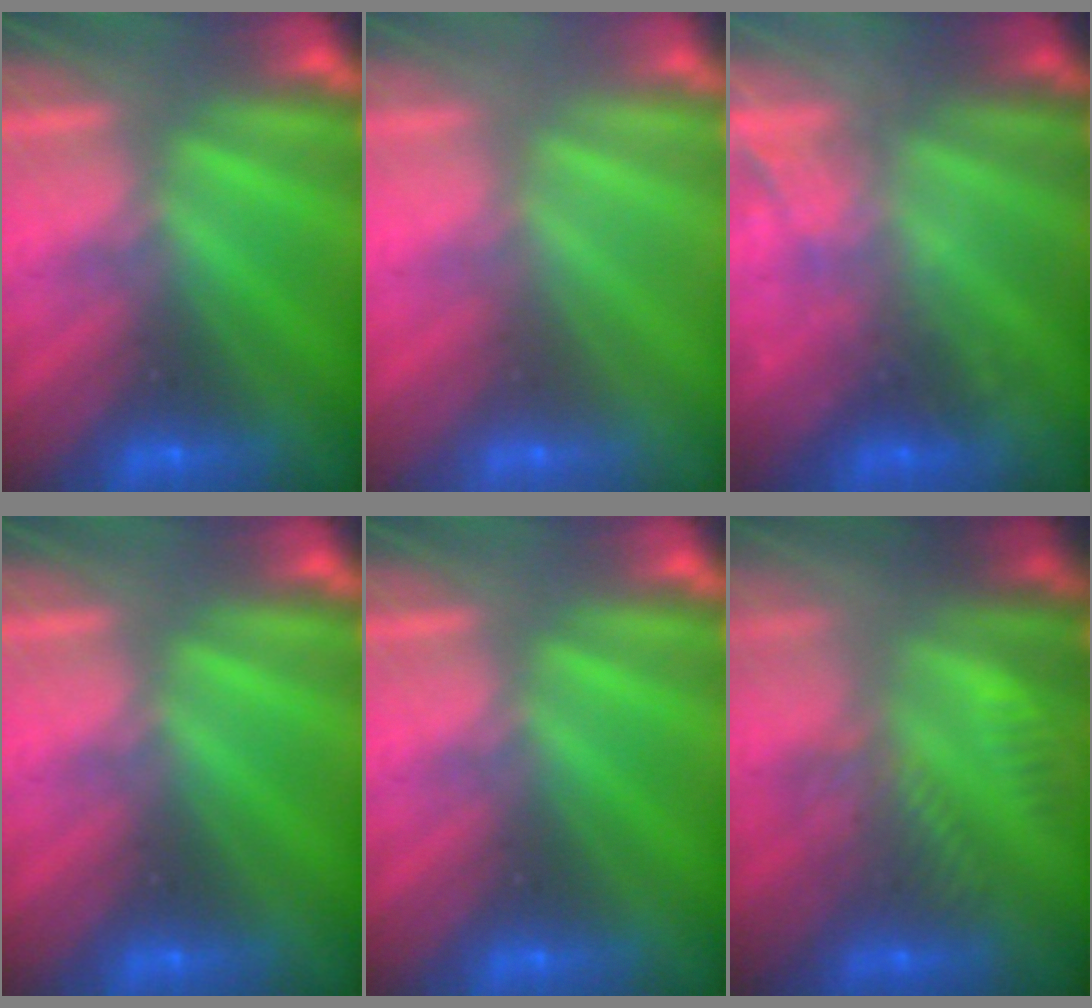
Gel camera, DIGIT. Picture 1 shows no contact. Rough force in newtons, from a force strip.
{"total": 2.9}
{"total": 2.2}
{"total": 0.0}
{"total": 0.0}
{"total": 8.0}